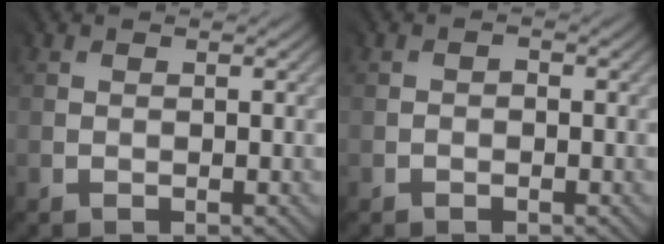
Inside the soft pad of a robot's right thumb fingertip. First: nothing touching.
{"total": 0.7, "force": [-0.6, -0.1, -0.2], "torque": [0.000, 0.000, -0.011]}